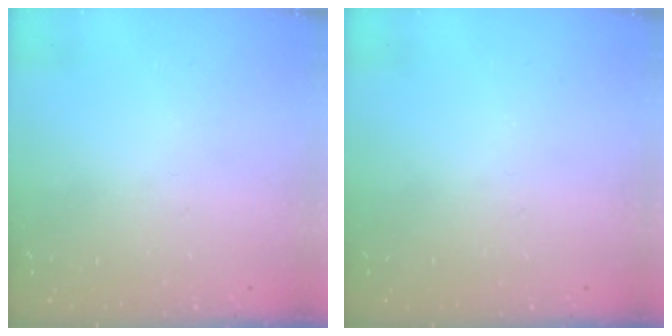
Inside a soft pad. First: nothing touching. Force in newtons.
{"total": 0.0}